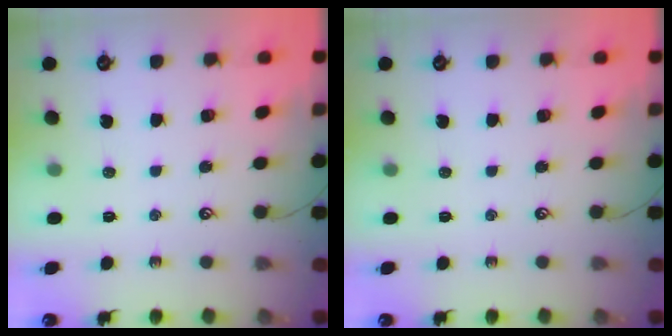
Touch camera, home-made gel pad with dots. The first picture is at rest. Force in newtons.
{"total": 0.0}